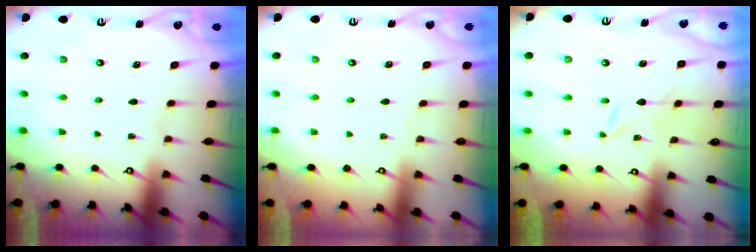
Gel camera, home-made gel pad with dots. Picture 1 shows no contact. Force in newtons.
{"total": 0.0}
{"total": 1.7, "press": 1.7, "slide": 0.0}